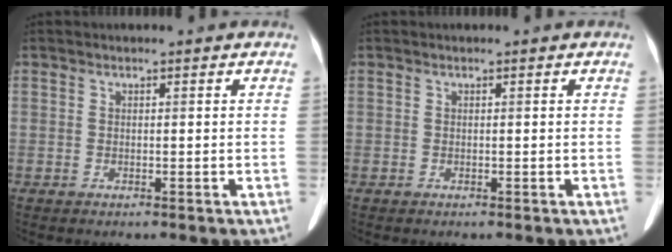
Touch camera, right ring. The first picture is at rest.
{"total": 0.0}